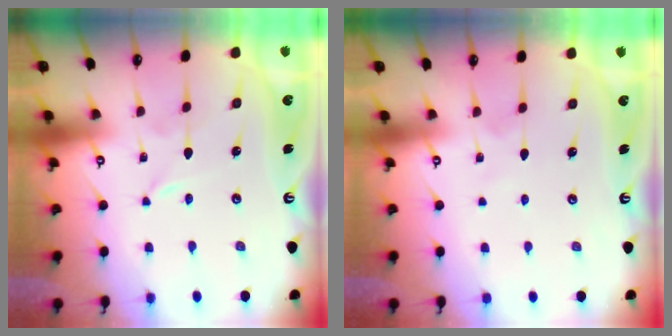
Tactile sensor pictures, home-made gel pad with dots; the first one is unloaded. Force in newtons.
{"total": 2.2, "press": 2.2, "slide": 0.3}